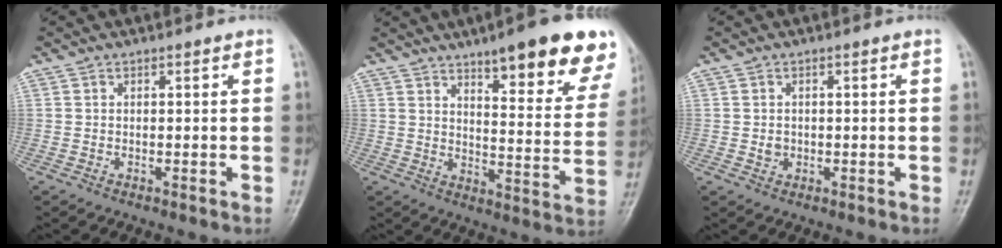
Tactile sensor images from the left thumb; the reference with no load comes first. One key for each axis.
{"total": 21.0, "fx": 13.6, "fy": 5.0, "fz": 15.1, "tx": -0.163, "ty": -0.056, "tz": 0.175}
{"total": 1.6, "fx": -0.2, "fy": 1.4, "fz": 0.8, "tx": -0.008, "ty": 0.002, "tz": -0.001}